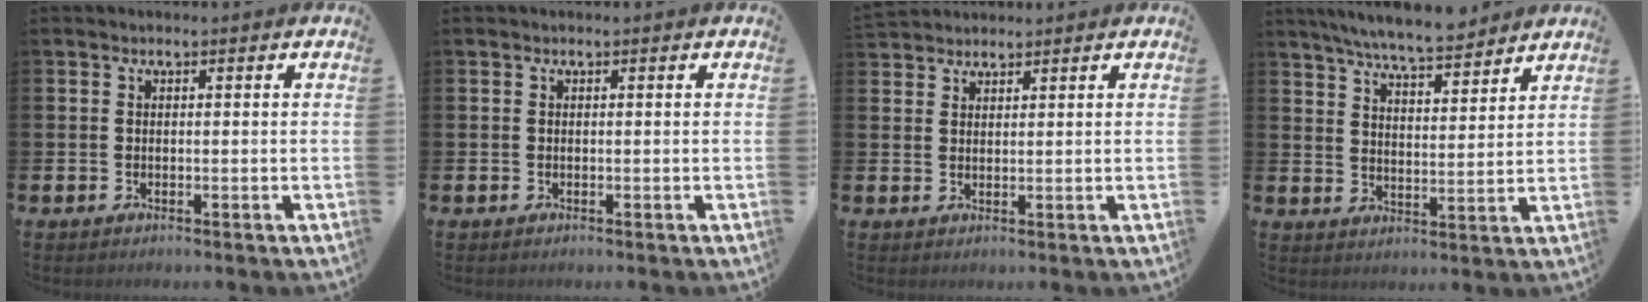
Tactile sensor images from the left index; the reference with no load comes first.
{"total": 0.0}
{"total": 2.4, "force": [2.3, 0.5, -0.3], "torque": [0.005, -0.006, 0.043]}
{"total": 7.3, "force": [6.9, 0.5, 2.2], "torque": [-0.059, -0.035, 0.124]}